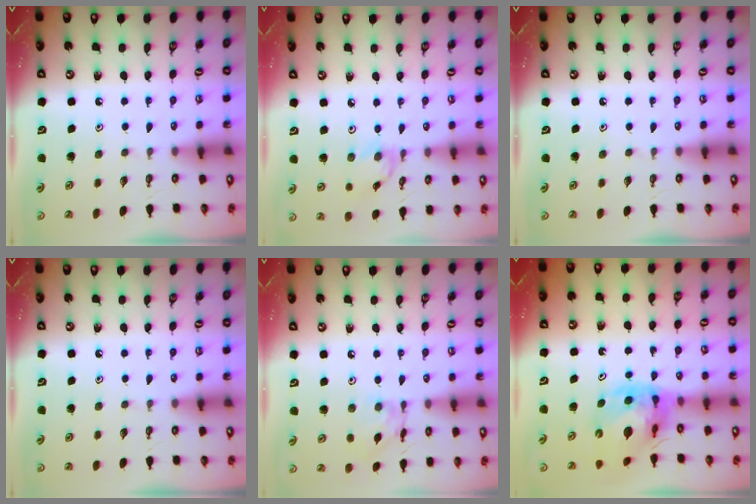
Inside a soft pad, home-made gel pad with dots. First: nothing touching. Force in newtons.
{"total": 5.4, "press": 5.4, "slide": 0.3}
{"total": 0.0}
{"total": 0.0}
{"total": 9.0, "press": 9.0, "slide": 0.8}
{"total": 12.2, "press": 12.1, "slide": 1.4}